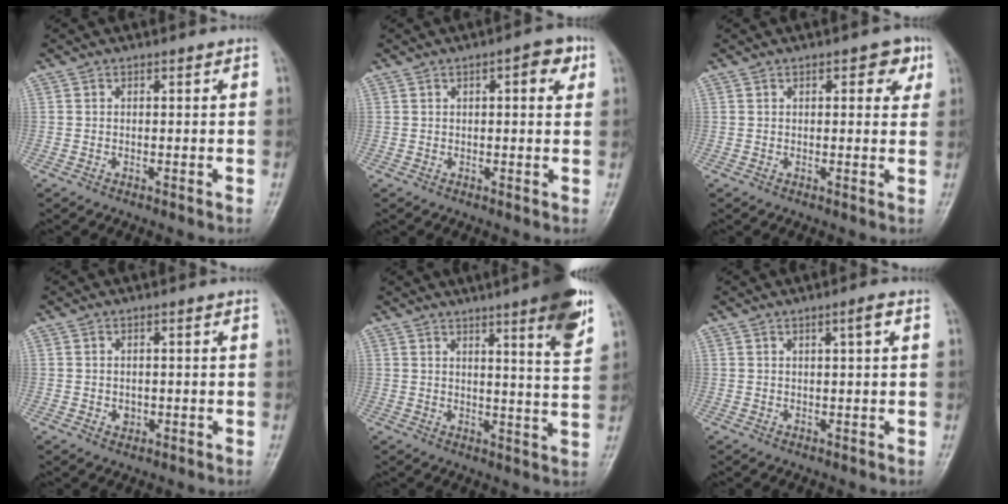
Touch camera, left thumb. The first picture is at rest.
{"total": 4.8, "force": [1.7, 1.7, 4.2], "torque": [-0.045, 0.002, 0.017]}
{"total": 4.7, "force": [1.9, 2.3, 3.6], "torque": [-0.022, -0.002, 0.016]}
{"total": 1.7, "force": [-0.4, 1.4, 0.9], "torque": [-0.006, 0.002, -0.001]}
{"total": 11.2, "force": [6.5, 1.0, 9.1], "torque": [-0.111, -0.034, 0.083]}
{"total": 2.2, "force": [0.8, 0.0, 2.1], "torque": [-0.038, 0.001, 0.016]}